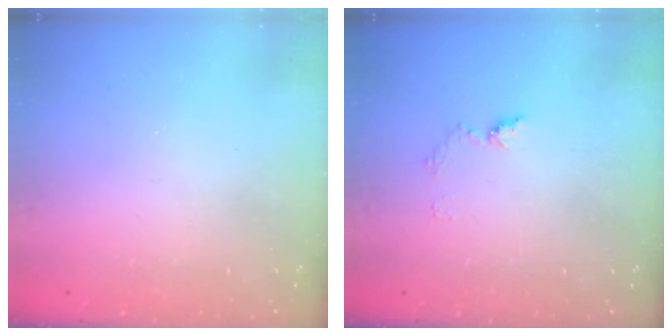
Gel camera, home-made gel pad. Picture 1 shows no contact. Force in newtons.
{"total": 6.4, "press": 6.4, "slide": 0.7}